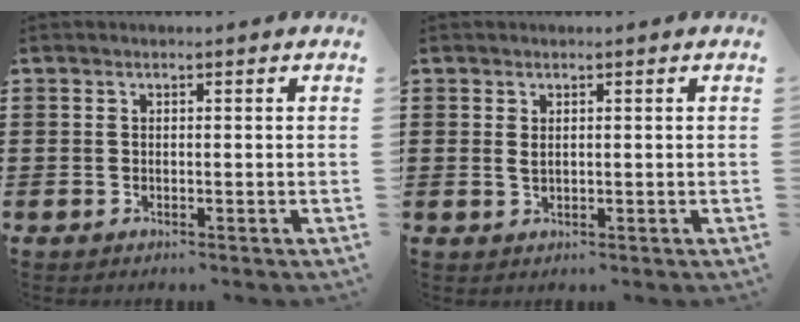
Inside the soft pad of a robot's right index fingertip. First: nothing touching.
{"total": 1.0, "force": [0.4, 0.5, 0.8], "torque": [-0.017, 0.004, 0.008]}